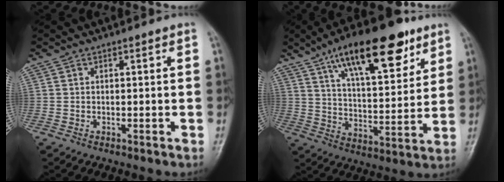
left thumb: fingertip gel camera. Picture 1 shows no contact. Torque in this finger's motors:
{"motor_torque": [0.28, 0.28, 0.24, 0.05, 0.05]}